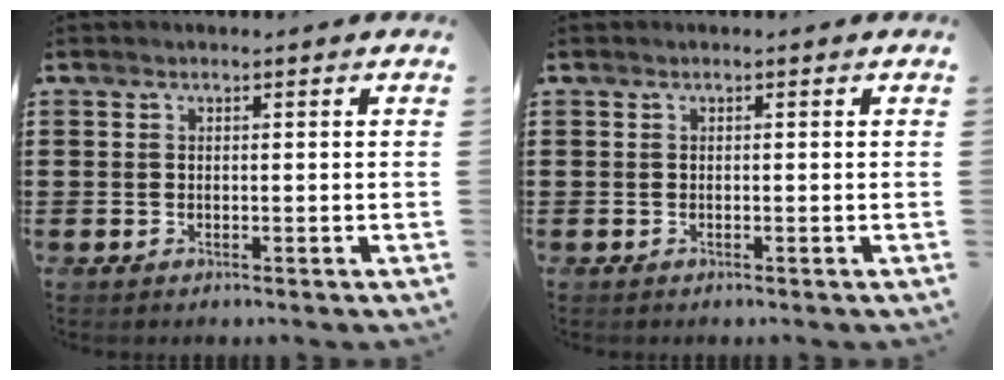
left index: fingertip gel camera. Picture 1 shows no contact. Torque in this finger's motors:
{"motor_torque": [0.00, 0.00, 0.00, 0.00]}